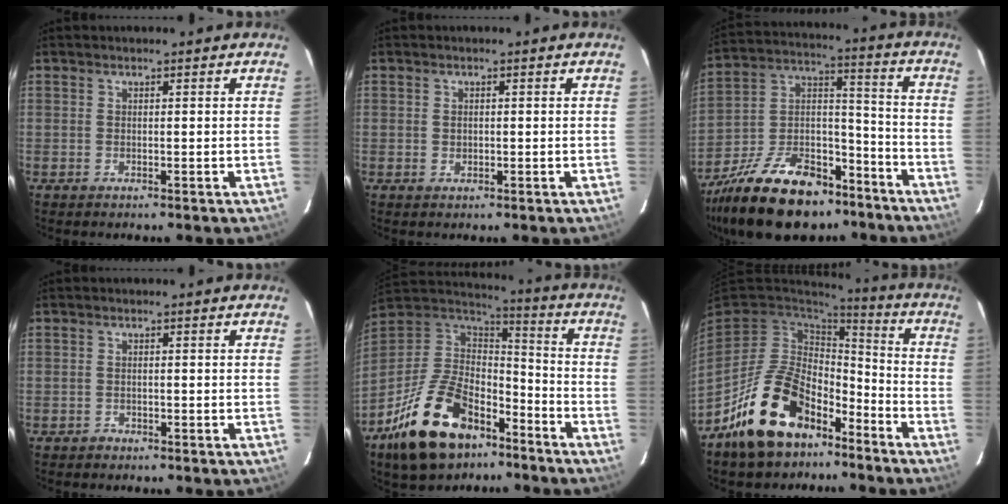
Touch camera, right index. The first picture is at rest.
{"total": 1.0, "force": [0.1, 0.9, 0.5], "torque": [-0.007, 0.001, 0.002]}
{"total": 24.9, "force": [-17.4, 12.2, 12.9], "torque": [-0.265, 0.030, -0.273]}
{"total": 1.0, "force": [-0.8, 0.6, -0.1], "torque": [0.001, 0.007, -0.014]}
{"total": 23.4, "force": [-13.9, 12.9, 13.6], "torque": [-0.292, 0.003, -0.223]}
{"total": 18.7, "force": [-11.7, 10.6, 10.1], "torque": [-0.212, 0.019, -0.180]}